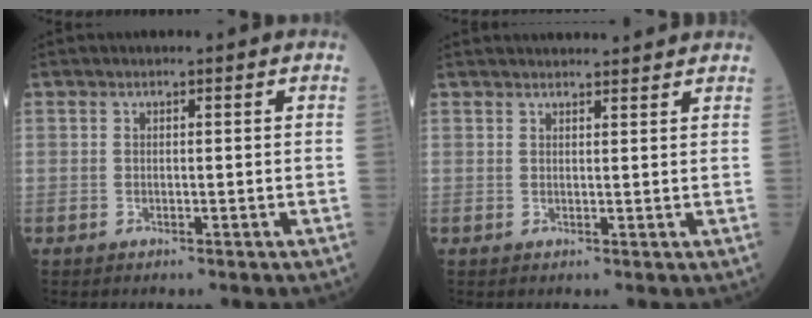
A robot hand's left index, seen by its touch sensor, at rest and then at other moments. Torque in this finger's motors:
{"motor_torque": [0.79, -1.35, 0.04, 0.00]}